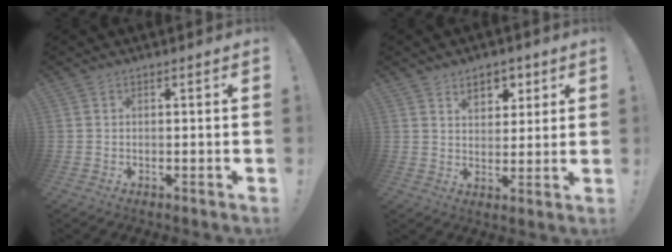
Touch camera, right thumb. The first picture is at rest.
{"total": 7.4, "force": [4.2, 5.0, 3.4], "torque": [-0.045, -0.019, 0.078]}